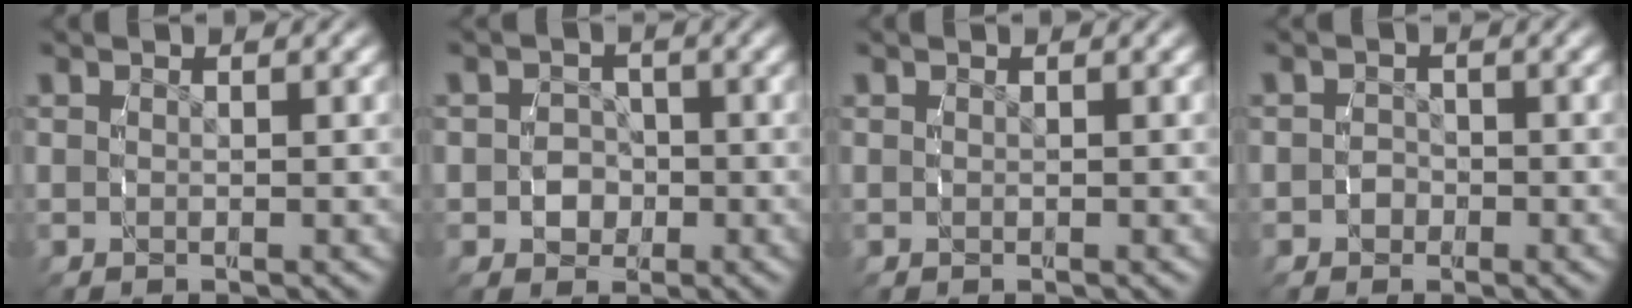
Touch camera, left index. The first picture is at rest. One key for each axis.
{"total": 3.5, "fx": -1.2, "fy": 3.2, "fz": 0.8, "tx": -0.006, "ty": -0.003, "tz": -0.025}
{"total": 0.0}
{"total": 1.4, "fx": -1.0, "fy": 1.0, "fz": -0.1, "tx": 0.007, "ty": -0.003, "tz": -0.023}